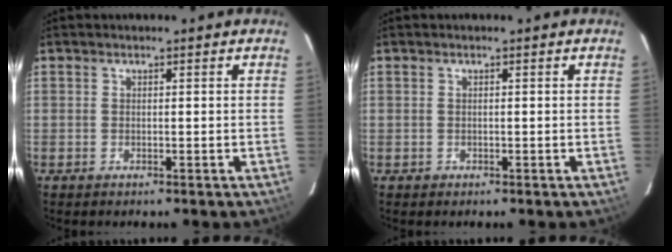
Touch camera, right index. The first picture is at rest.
{"total": 0.6, "force": [-0.3, 0.6, 0.0], "torque": [0.002, 0.001, -0.001]}